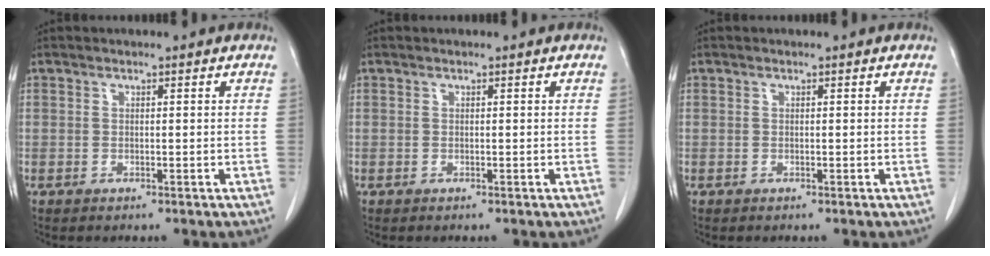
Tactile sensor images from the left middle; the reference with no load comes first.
{"total": 0.0}
{"total": 0.0}